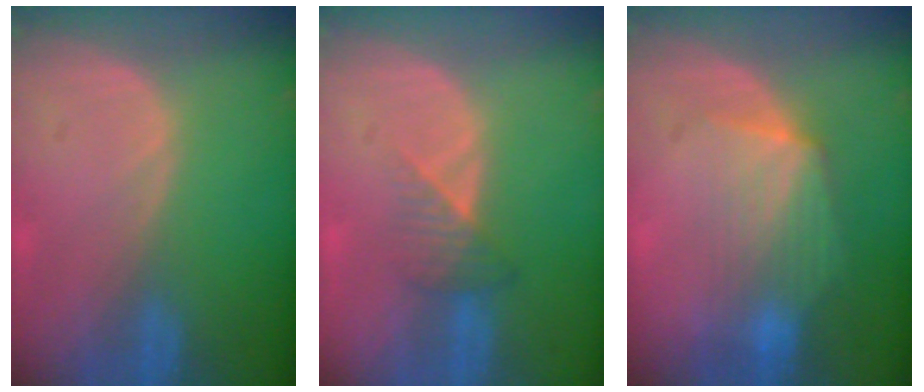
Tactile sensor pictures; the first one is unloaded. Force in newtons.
{"total": 3.4, "press": 3.0, "slide": 1.7}
{"total": 7.1, "press": 6.8, "slide": 2.3}